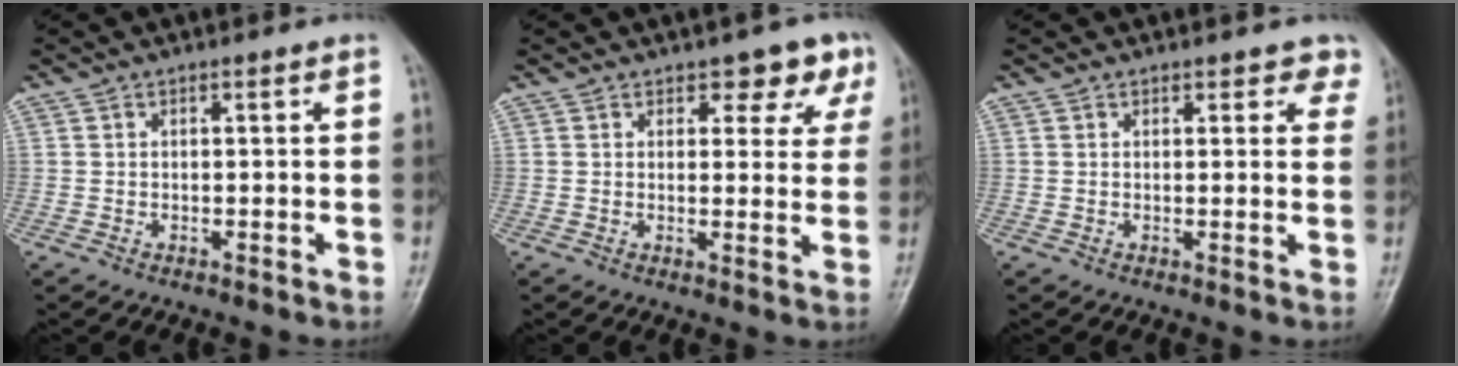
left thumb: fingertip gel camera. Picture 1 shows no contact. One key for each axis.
{"total": 6.0, "fx": 3.9, "fy": 3.4, "fz": 3.1, "tx": 0.001, "ty": -0.019, "tz": 0.041}
{"total": 3.9, "fx": 3.1, "fy": 2.0, "fz": 1.0, "tx": 0.030, "ty": -0.013, "tz": 0.022}